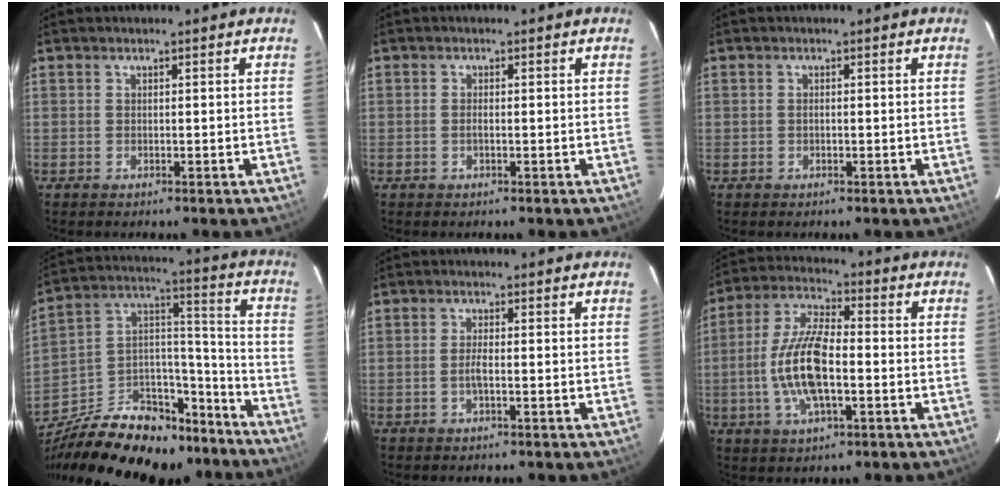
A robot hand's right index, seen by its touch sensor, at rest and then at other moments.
{"total": 0.5, "force": [-0.1, 0.2, 0.5], "torque": [-0.012, -0.001, -0.003]}
{"total": 1.7, "force": [-0.2, 1.0, 1.3], "torque": [-0.027, 0.003, -0.004]}
{"total": 28.3, "force": [-20.2, 14.6, 13.4], "torque": [-0.271, 0.067, -0.288]}
{"total": 2.0, "force": [-0.7, 0.3, 1.9], "torque": [-0.038, -0.001, -0.013]}
{"total": 13.0, "force": [-2.6, 4.8, 11.8], "torque": [-0.248, 0.001, -0.051]}